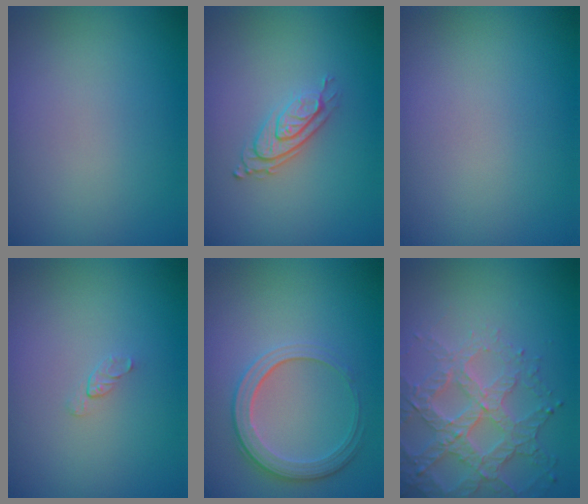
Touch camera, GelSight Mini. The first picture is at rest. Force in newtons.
{"total": 2.7, "press": 2.0, "slide": 1.9}
{"total": 0.0}
{"total": 0.5, "press": 0.3, "slide": 0.4}
{"total": 3.2, "press": 2.6, "slide": 1.9}
{"total": 5.1, "press": 4.3, "slide": 2.7}